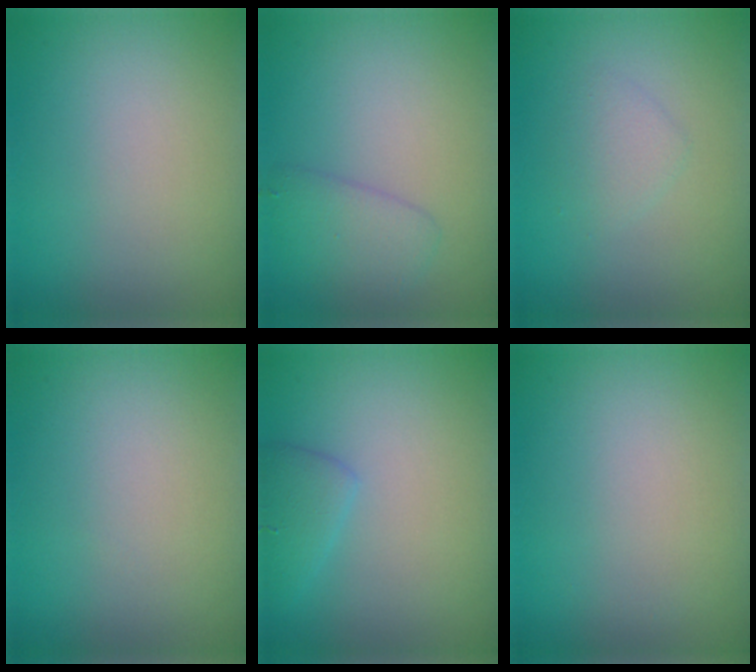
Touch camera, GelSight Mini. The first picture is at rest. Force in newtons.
{"total": 2.5, "press": 2.5, "slide": 0.2}
{"total": 1.5, "press": 1.5, "slide": 0.0}
{"total": 0.0}
{"total": 1.9, "press": 1.9, "slide": 0.0}
{"total": 0.0}